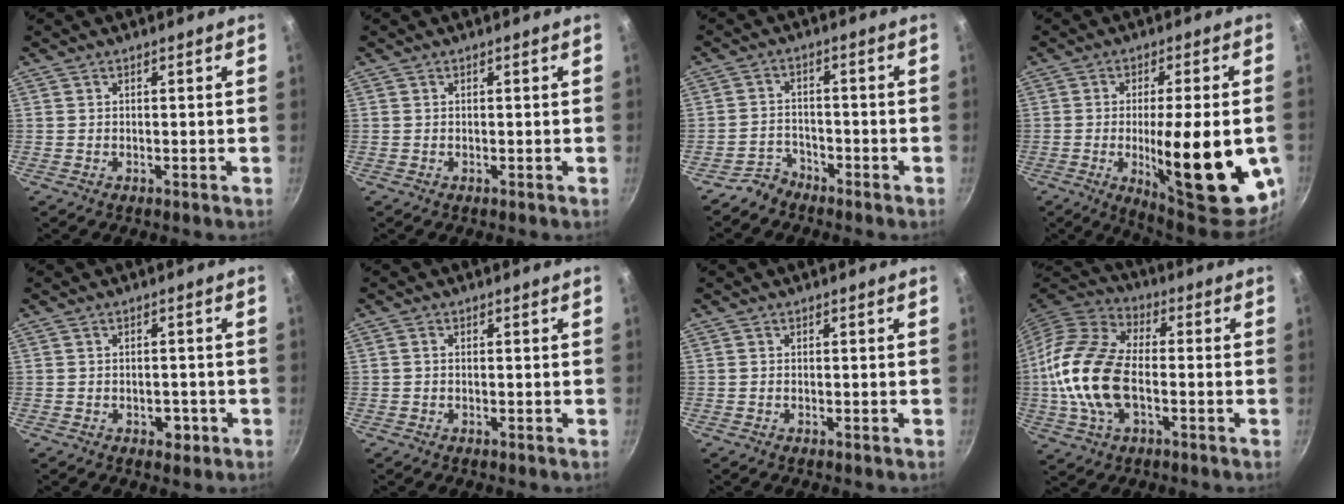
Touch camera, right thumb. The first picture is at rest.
{"total": 0.0}
{"total": 3.8, "force": [-3.3, 1.8, 0.0], "torque": [0.012, 0.039, -0.063]}
{"total": 22.8, "force": [-4.5, 6.4, 21.4], "torque": [-0.272, -0.009, -0.052]}
{"total": 2.9, "force": [-1.2, 2.0, 1.8], "torque": [-0.011, 0.009, -0.010]}
{"total": 0.6, "force": [-0.1, 0.4, 0.5], "torque": [-0.010, 0.005, -0.003]}
{"total": 0.0}
{"total": 17.9, "force": [-2.2, 10.2, 14.5], "torque": [-0.278, 0.030, -0.056]}